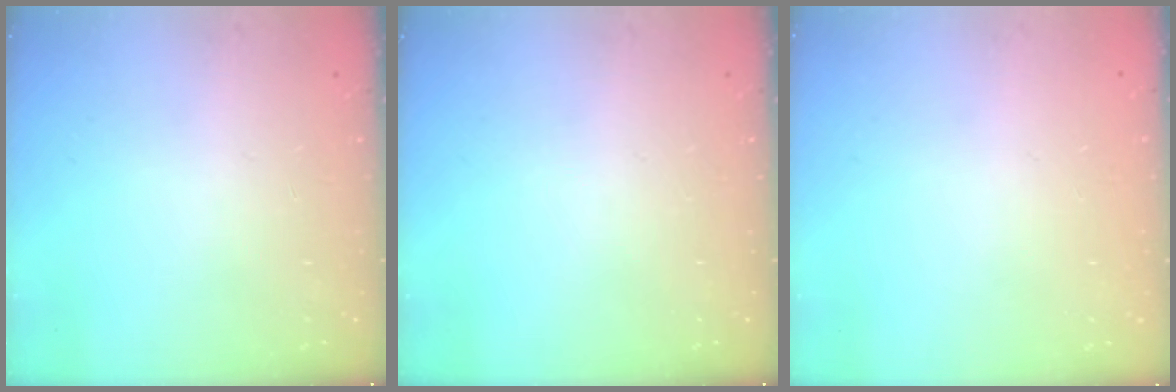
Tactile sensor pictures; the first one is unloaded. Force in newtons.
{"total": 0.0}
{"total": 0.0}